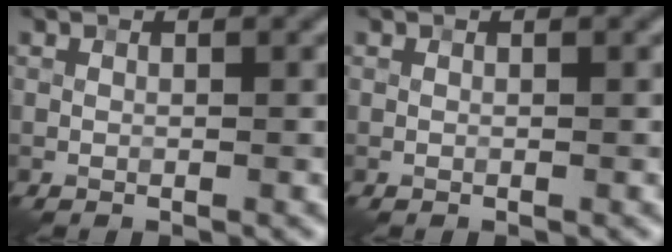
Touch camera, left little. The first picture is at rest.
{"total": 0.0}